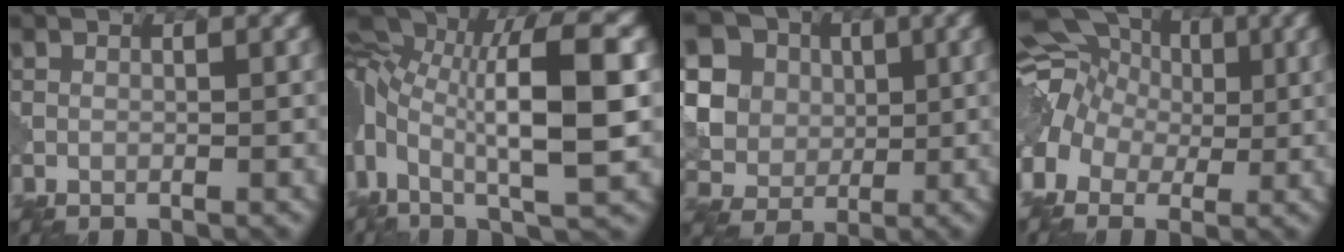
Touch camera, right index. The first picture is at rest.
{"total": 12.6, "force": [0.6, 5.2, 11.4], "torque": [-0.236, 0.013, 0.015]}
{"total": 13.3, "force": [4.2, 11.5, 5.2], "torque": [-0.161, 0.031, 0.068]}
{"total": 11.4, "force": [0.7, 10.1, 5.3], "torque": [-0.136, 0.033, -0.029]}